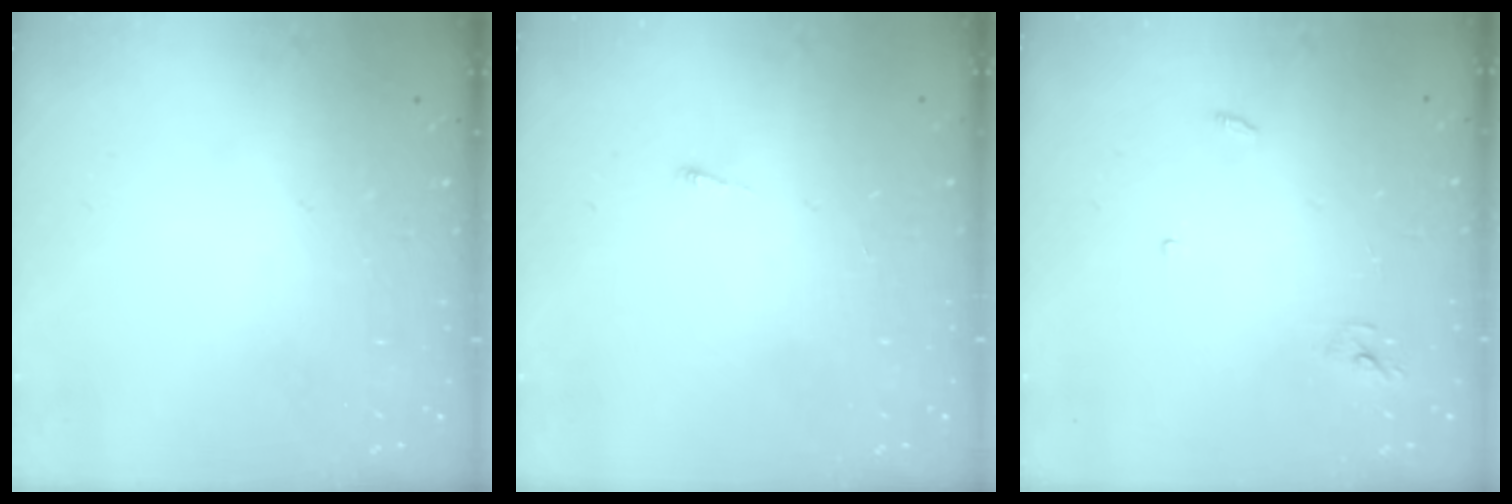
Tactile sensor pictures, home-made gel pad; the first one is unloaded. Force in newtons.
{"total": 2.6, "press": 2.5, "slide": 0.3}
{"total": 2.5, "press": 2.5, "slide": 0.1}